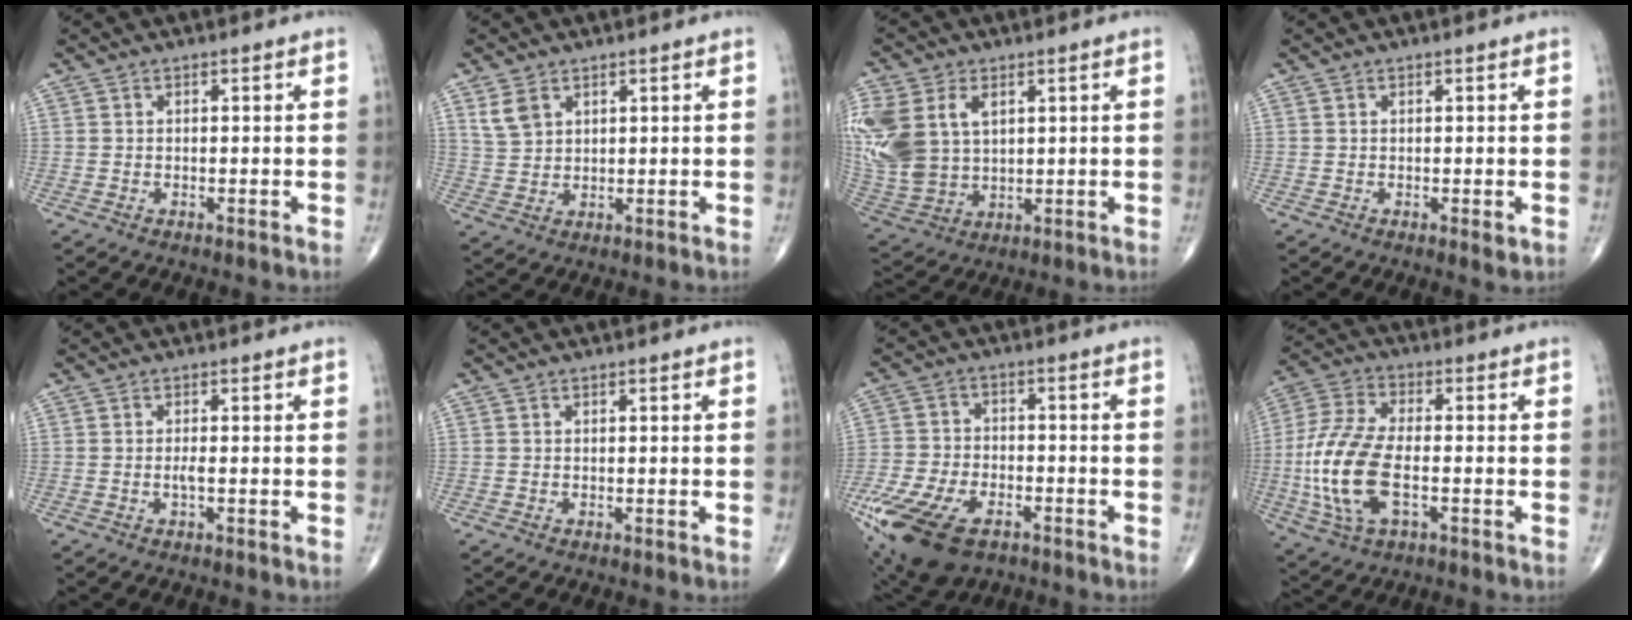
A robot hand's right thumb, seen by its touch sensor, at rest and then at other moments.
{"total": 4.3, "force": [2.4, 2.8, 2.2], "torque": [-0.039, -0.008, 0.056]}
{"total": 18.9, "force": [5.1, 13.1, 12.6], "torque": [-0.310, 0.000, 0.114]}
{"total": 1.3, "force": [-0.2, 0.4, 1.2], "torque": [-0.016, -0.006, -0.001]}
{"total": 1.0, "force": [-0.3, 0.1, 1.0], "torque": [-0.022, -0.002, -0.005]}
{"total": 0.0}
{"total": 17.3, "force": [-9.5, 9.2, 11.2], "torque": [-0.251, 0.006, -0.168]}
{"total": 15.3, "force": [-3.0, 7.2, 13.2], "torque": [-0.297, 0.013, -0.055]}